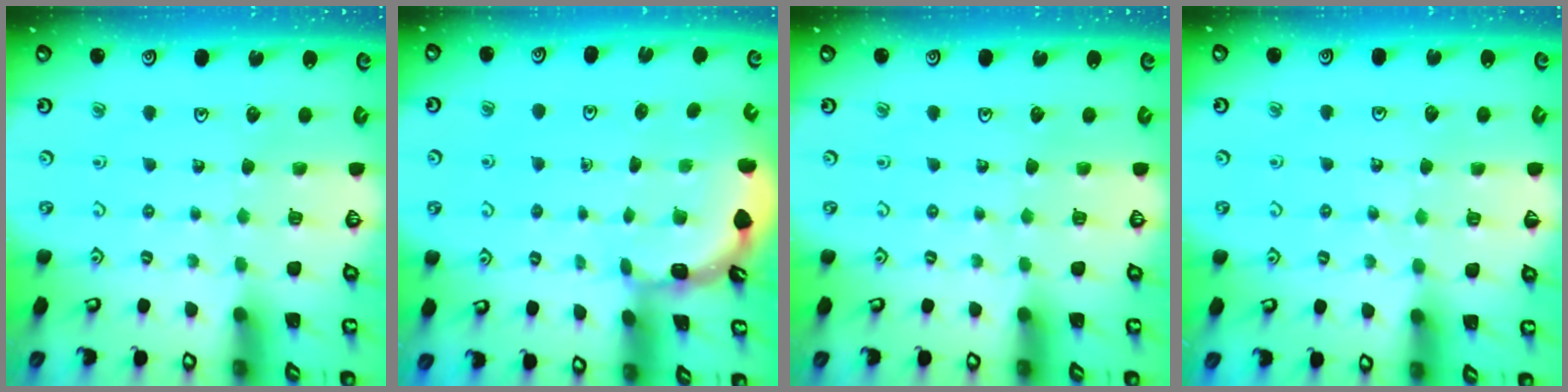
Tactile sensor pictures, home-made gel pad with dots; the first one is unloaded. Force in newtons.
{"total": 2.3, "press": 2.3, "slide": 0.1}
{"total": 0.0}
{"total": 4.3, "press": 4.3, "slide": 0.2}